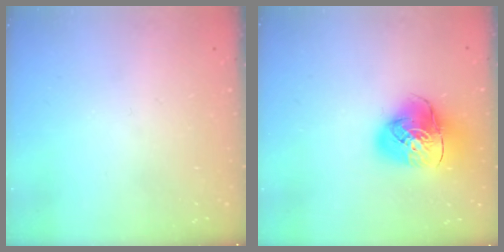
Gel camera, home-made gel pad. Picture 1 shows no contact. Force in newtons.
{"total": 13.4, "press": 13.3, "slide": 1.7}